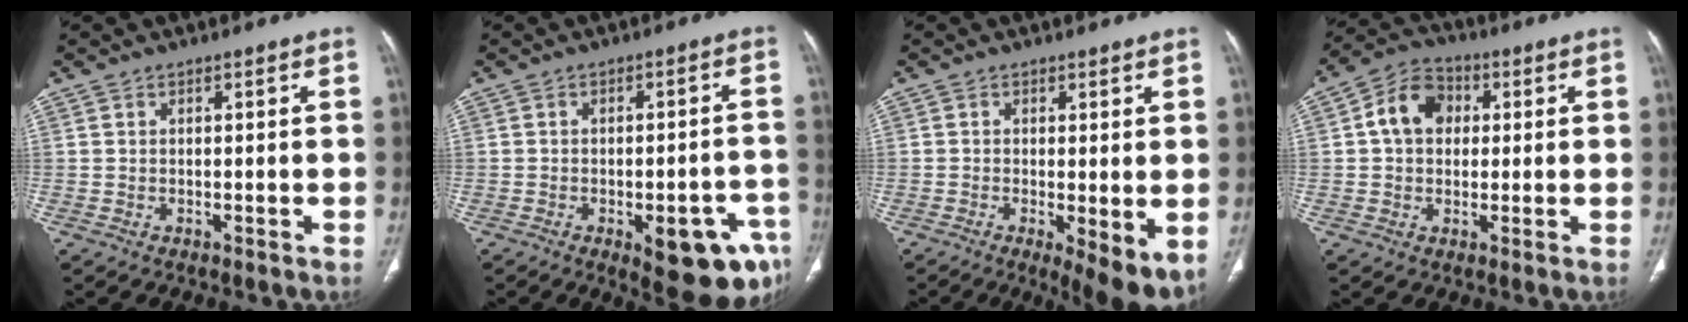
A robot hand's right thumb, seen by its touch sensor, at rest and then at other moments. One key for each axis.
{"total": 13.7, "fx": -6.3, "fy": 5.0, "fz": 11.1, "tx": -0.089, "ty": 0.026, "tz": -0.067}
{"total": 7.9, "fx": -2.1, "fy": 2.2, "fz": 7.4, "tx": -0.107, "ty": -0.024, "tz": -0.031}
{"total": 8.9, "fx": 1.5, "fy": 6.9, "fz": 5.4, "tx": -0.075, "ty": 0.017, "tz": 0.017}